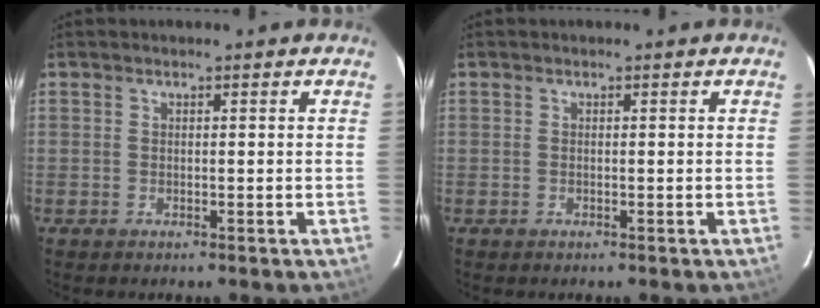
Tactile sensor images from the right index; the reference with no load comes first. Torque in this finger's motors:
{"motor_torque": [0.08, 0.00, -0.02, 0.01]}